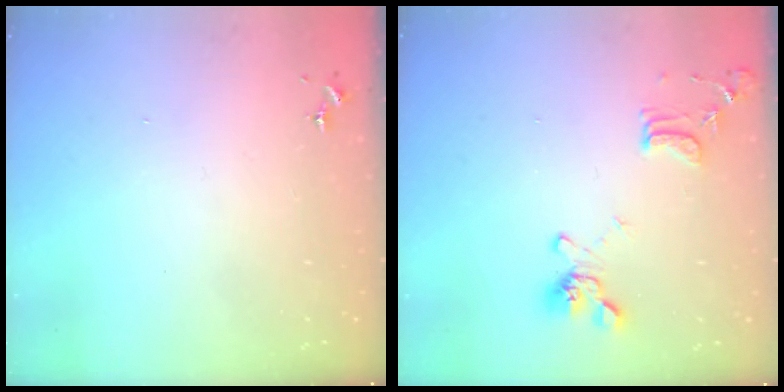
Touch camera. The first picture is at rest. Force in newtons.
{"total": 13.7, "press": 13.6, "slide": 1.5}